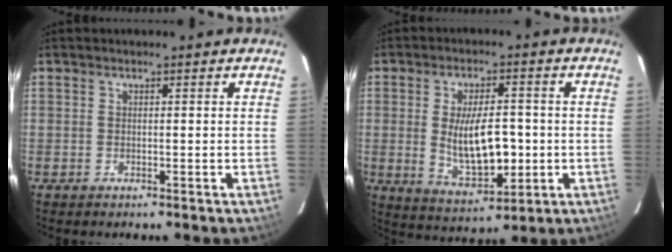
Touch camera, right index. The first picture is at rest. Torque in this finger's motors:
{"motor_torque": [0.46, -0.16, 0.32, 0.15]}